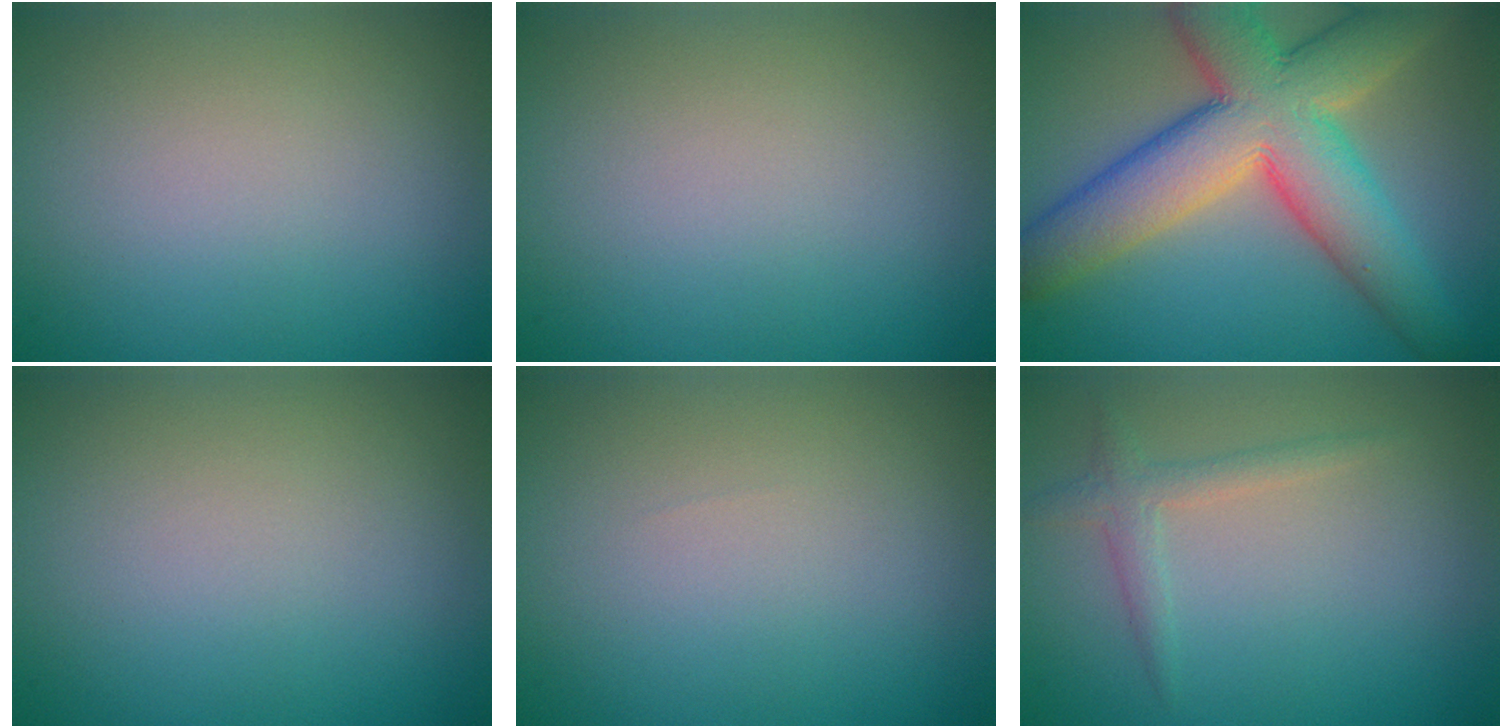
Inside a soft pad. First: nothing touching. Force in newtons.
{"total": 0.0}
{"total": 11.5, "press": 11.4, "slide": 1.0}
{"total": 0.0}
{"total": 0.0}
{"total": 1.7, "press": 1.7, "slide": 0.0}